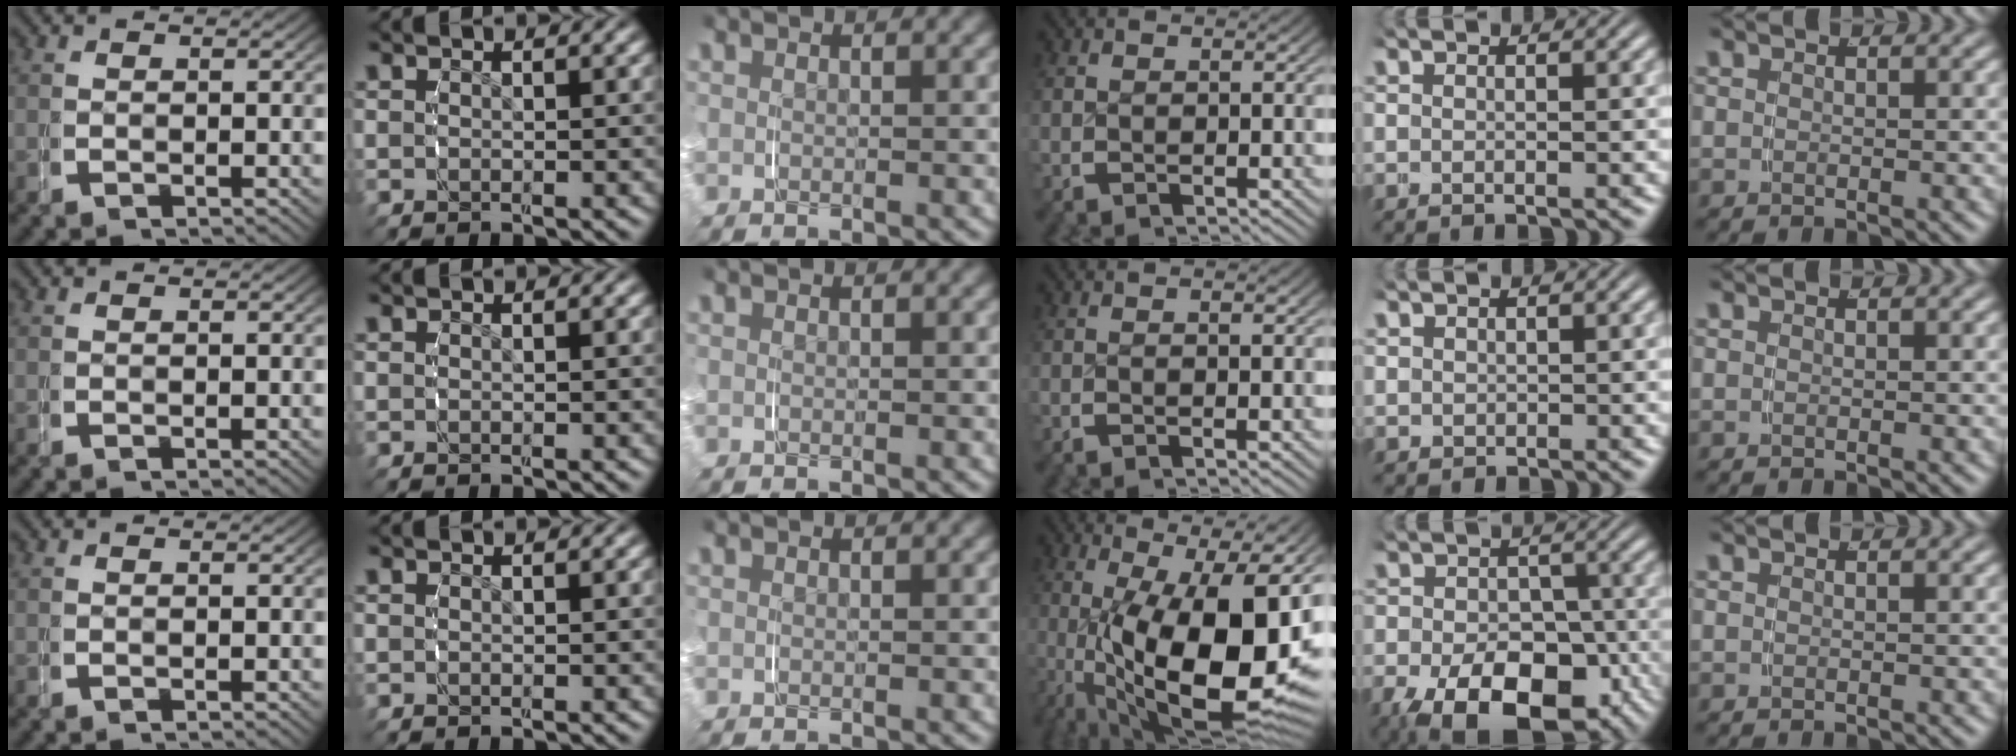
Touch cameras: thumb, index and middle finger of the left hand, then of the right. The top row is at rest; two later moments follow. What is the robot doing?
{"motion": "grasp_and_lifting", "object": "key"}